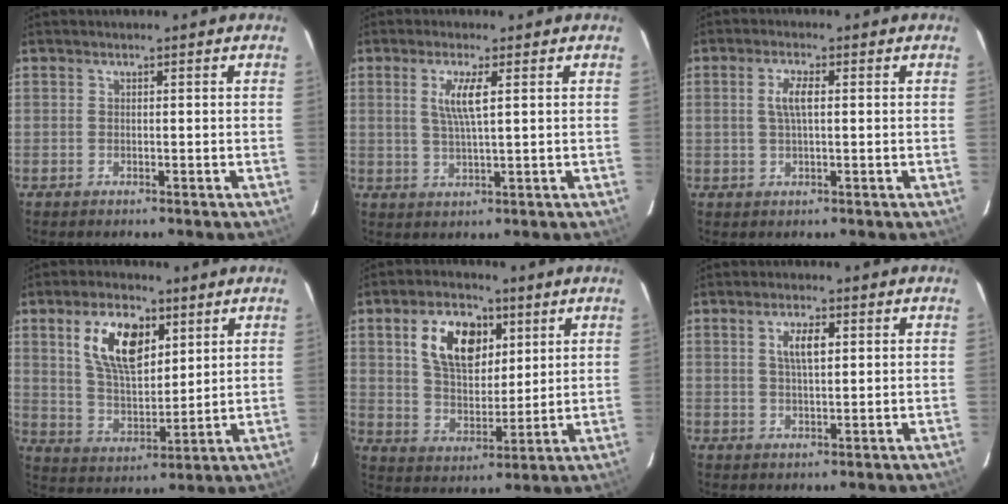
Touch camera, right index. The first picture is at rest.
{"total": 4.9, "force": [1.6, 0.3, 4.6], "torque": [-0.093, -0.005, 0.031]}
{"total": 3.7, "force": [0.6, 1.1, 3.5], "torque": [-0.069, 0.005, 0.014]}
{"total": 13.0, "force": [5.7, 6.6, 9.7], "torque": [-0.168, 0.009, 0.112]}
{"total": 13.0, "force": [5.1, 7.8, 9.1], "torque": [-0.158, 0.016, 0.096]}
{"total": 4.3, "force": [1.3, 1.5, 3.8], "torque": [-0.071, 0.006, 0.025]}